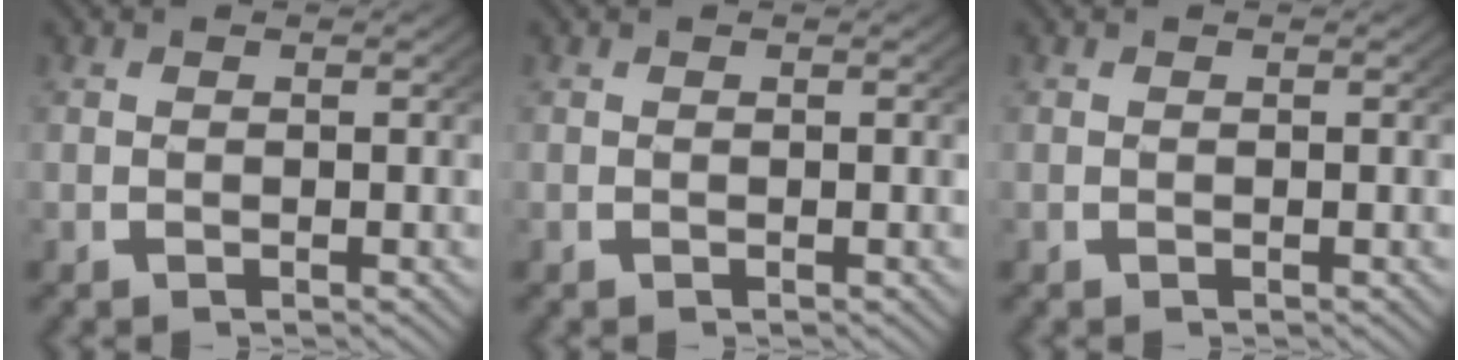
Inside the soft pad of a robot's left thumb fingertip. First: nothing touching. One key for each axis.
{"total": 0.0}
{"total": 0.0}